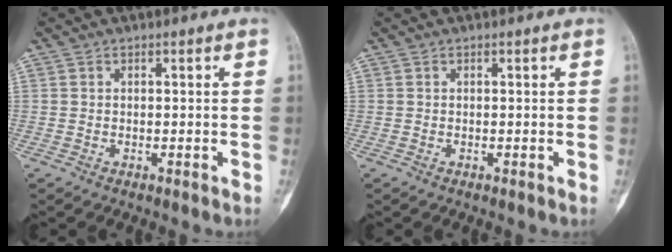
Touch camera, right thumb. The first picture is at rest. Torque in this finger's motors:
{"motor_torque": [0.00, 0.00, 0.06, 0.02, 0.00]}